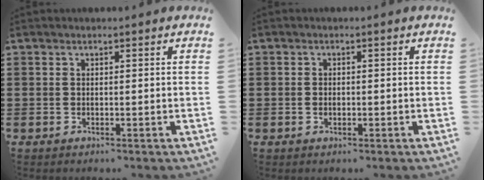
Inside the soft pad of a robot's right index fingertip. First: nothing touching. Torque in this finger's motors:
{"motor_torque": [0.00, 2.14, -0.02, -0.01]}